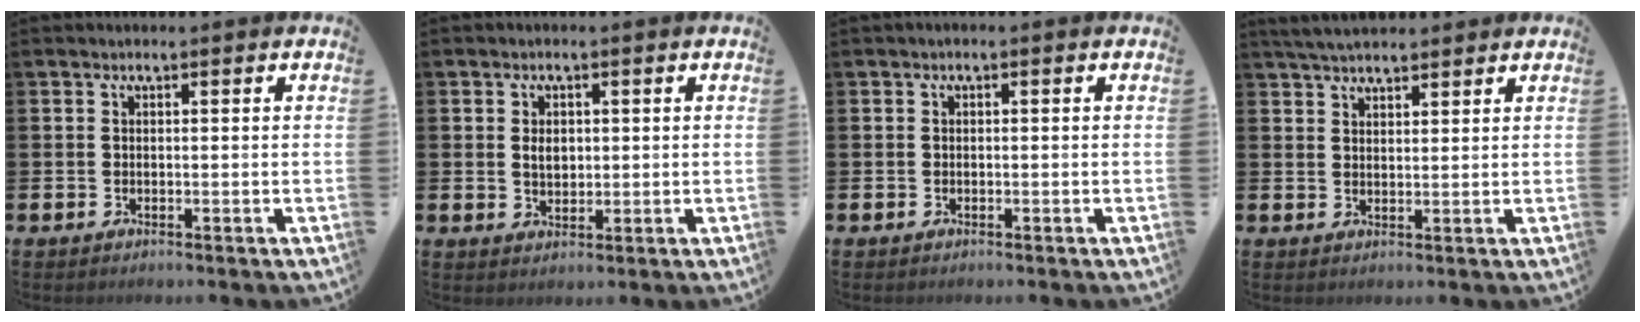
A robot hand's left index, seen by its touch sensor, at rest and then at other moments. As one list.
[{"total": 2.4, "force": [0.6, 1.7, 1.7], "torque": [-0.014, -0.001, 0.005]}, {"total": 0.6, "force": [-0.4, 0.1, 0.4], "torque": [-0.015, 0.001, -0.006]}, {"total": 3.9, "force": [3.6, 0.8, 1.0], "torque": [-0.028, -0.008, 0.068]}]